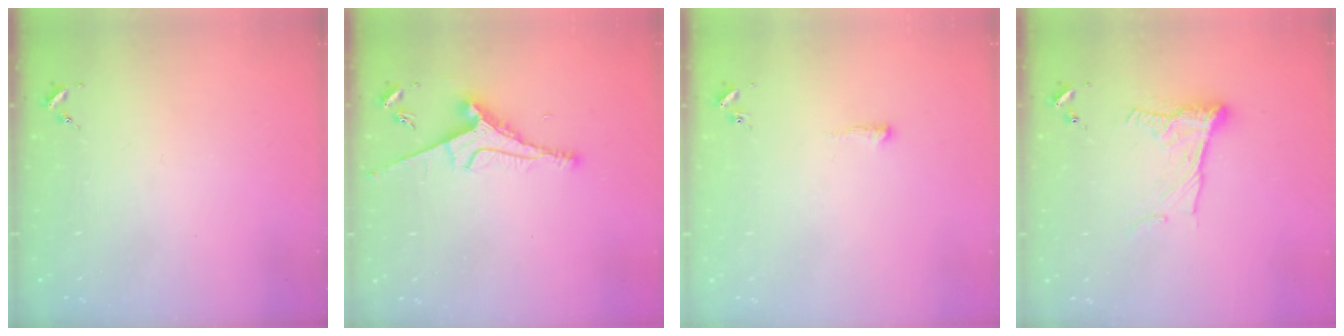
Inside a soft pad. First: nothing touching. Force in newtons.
{"total": 9.1, "press": 9.0, "slide": 1.2}
{"total": 3.9, "press": 3.9, "slide": 0.5}
{"total": 12.6, "press": 12.6, "slide": 0.7}